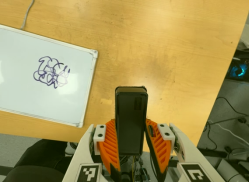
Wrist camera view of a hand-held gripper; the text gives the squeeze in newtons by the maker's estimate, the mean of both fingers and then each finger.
{"total": 4.2, "left": 2.7, "right": 5.7}